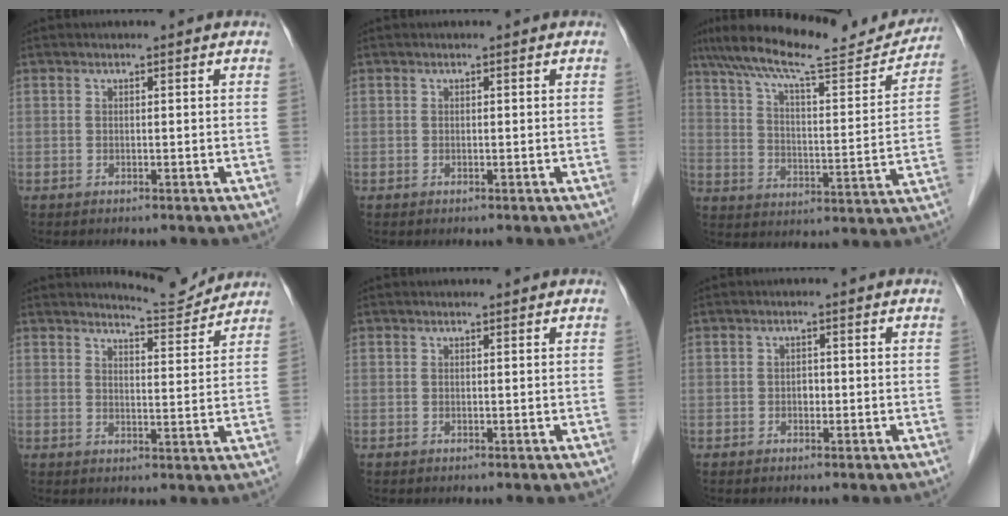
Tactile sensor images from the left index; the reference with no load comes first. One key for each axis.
{"total": 0.0}
{"total": 21.0, "fx": 18.8, "fy": 2.6, "fz": 9.0, "tx": -0.160, "ty": -0.001, "tz": 0.272}
{"total": 5.7, "fx": 5.7, "fy": 0.0, "fz": -0.3, "tx": -0.007, "ty": -0.015, "tz": 0.077}
{"total": 0.9, "fx": 0.8, "fy": 0.0, "fz": 0.3, "tx": -0.007, "ty": 0.004, "tz": 0.014}
{"total": 0.9, "fx": -0.2, "fy": 0.7, "fz": 0.6, "tx": -0.009, "ty": 0.003, "tz": -0.005}